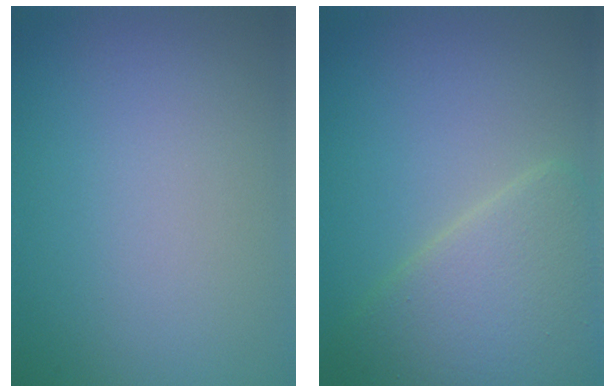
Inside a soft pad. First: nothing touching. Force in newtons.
{"total": 6.0, "press": 6.0, "slide": 0.2}